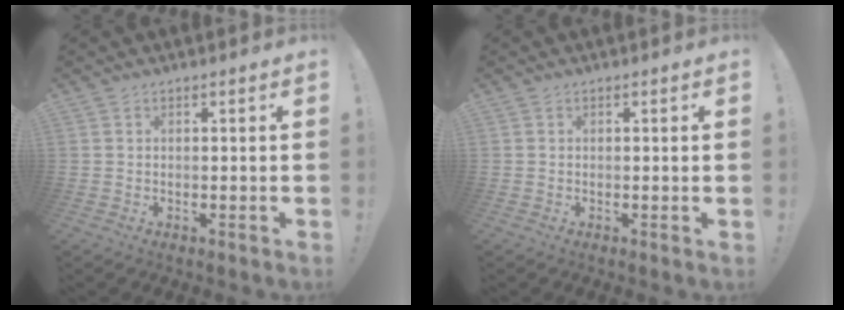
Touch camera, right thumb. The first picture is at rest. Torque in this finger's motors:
{"motor_torque": [0.05, -0.13, 0.14, -0.09, 0.03]}